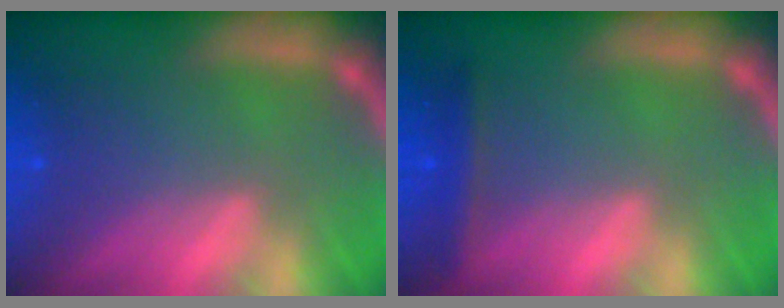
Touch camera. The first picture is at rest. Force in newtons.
{"total": 1.9}